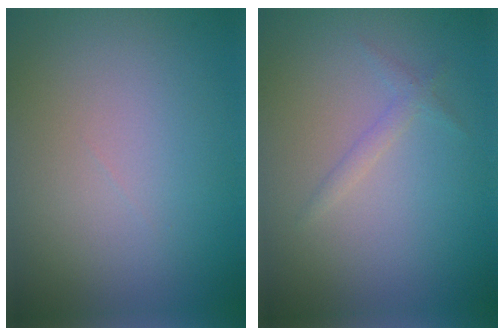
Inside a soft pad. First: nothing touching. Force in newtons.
{"total": 1.1, "press": 1.1, "slide": 0.1}